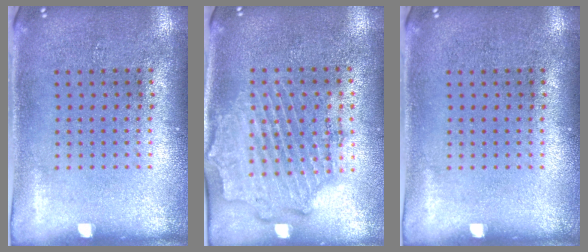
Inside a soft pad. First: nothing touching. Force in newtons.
{"total": 1.8, "press": 1.7, "slide": 0.8}
{"total": 0.0}